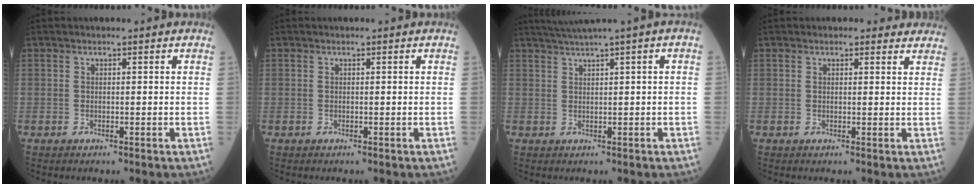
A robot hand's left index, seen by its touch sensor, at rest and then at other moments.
{"total": 0.0}
{"total": 3.9, "force": [2.5, -1.0, 2.8], "torque": [-0.058, 0.013, 0.050]}
{"total": 4.4, "force": [3.9, 1.5, 1.5], "torque": [-0.010, 0.009, 0.034]}